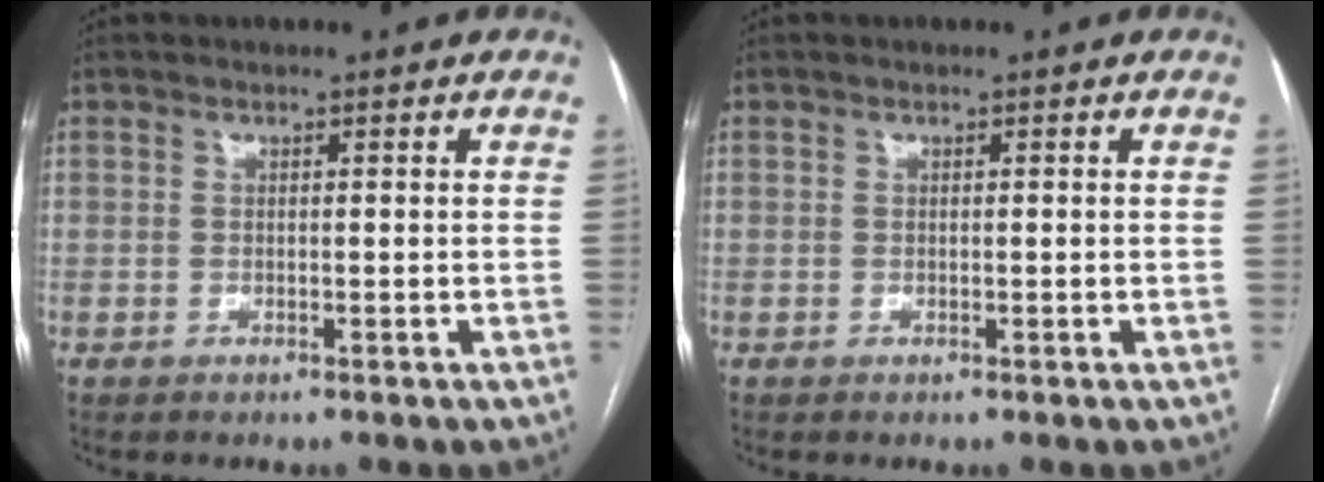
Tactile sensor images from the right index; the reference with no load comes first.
{"total": 0.0}